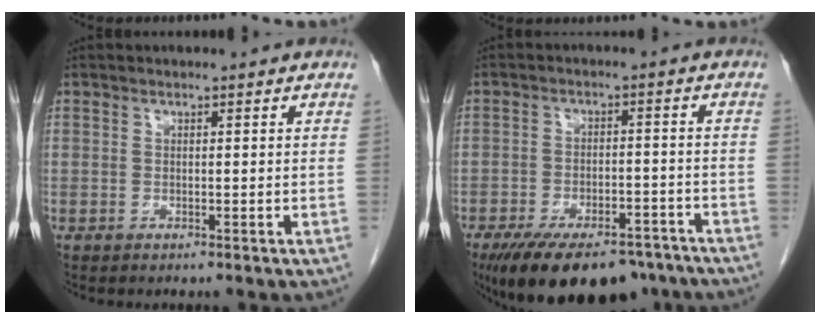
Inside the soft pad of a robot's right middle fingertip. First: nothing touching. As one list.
[{"total": 17.4, "force": [-13.6, 6.6, 8.7], "torque": [-0.149, -0.011, -0.191]}]